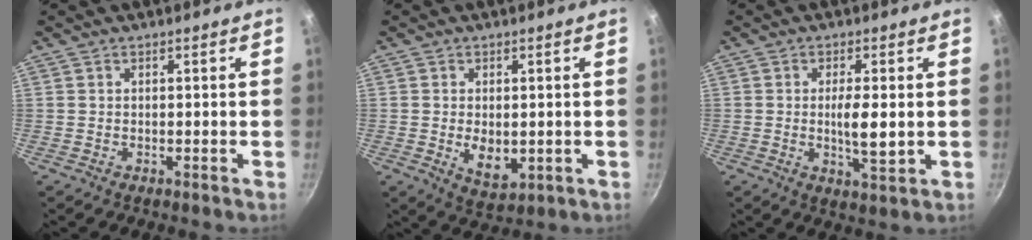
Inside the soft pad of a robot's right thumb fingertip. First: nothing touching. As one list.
[{"total": 6.0, "force": [-0.4, 3.8, 4.7], "torque": [-0.066, -0.013, 0.006]}, {"total": 5.9, "force": [0.0, 1.6, 5.7], "torque": [-0.103, -0.007, 0.002]}]